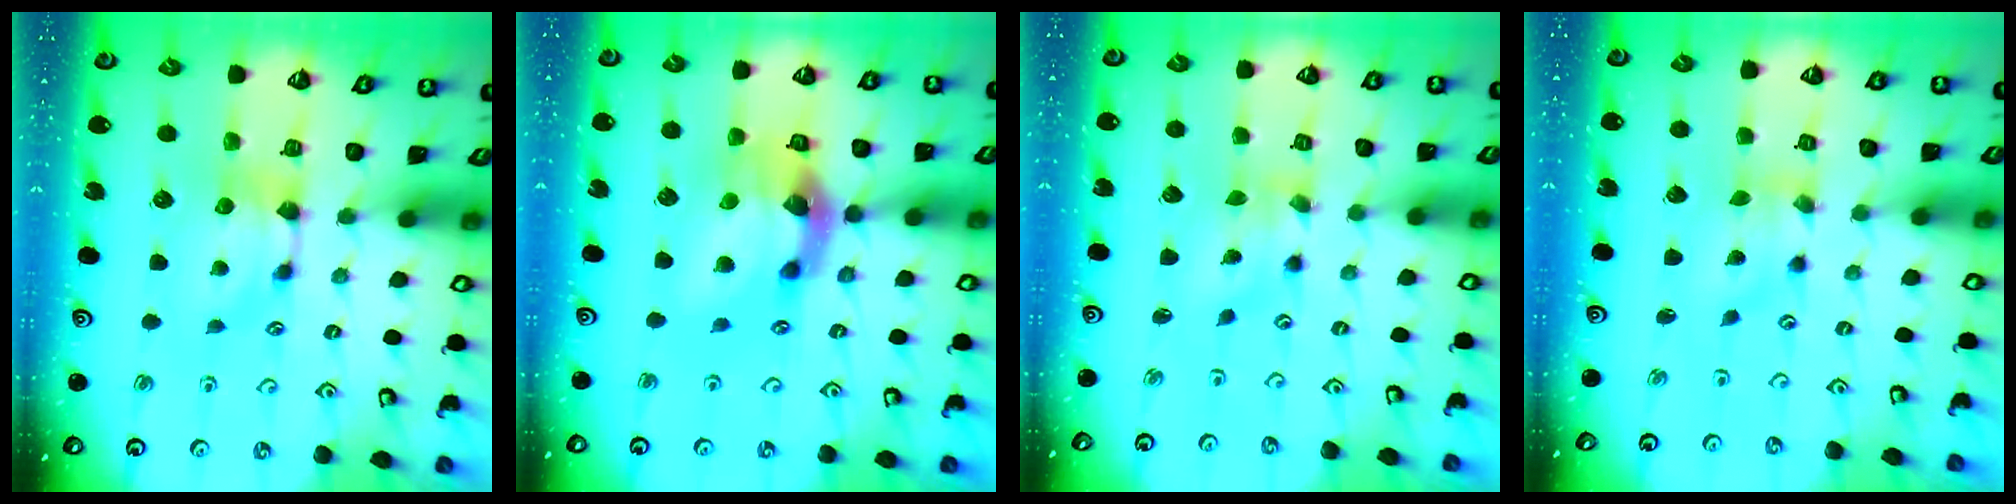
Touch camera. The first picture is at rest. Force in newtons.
{"total": 9.0, "press": 8.6, "slide": 2.8}
{"total": 1.4, "press": 0.9, "slide": 1.1}
{"total": 1.3, "press": 0.3, "slide": 1.3}